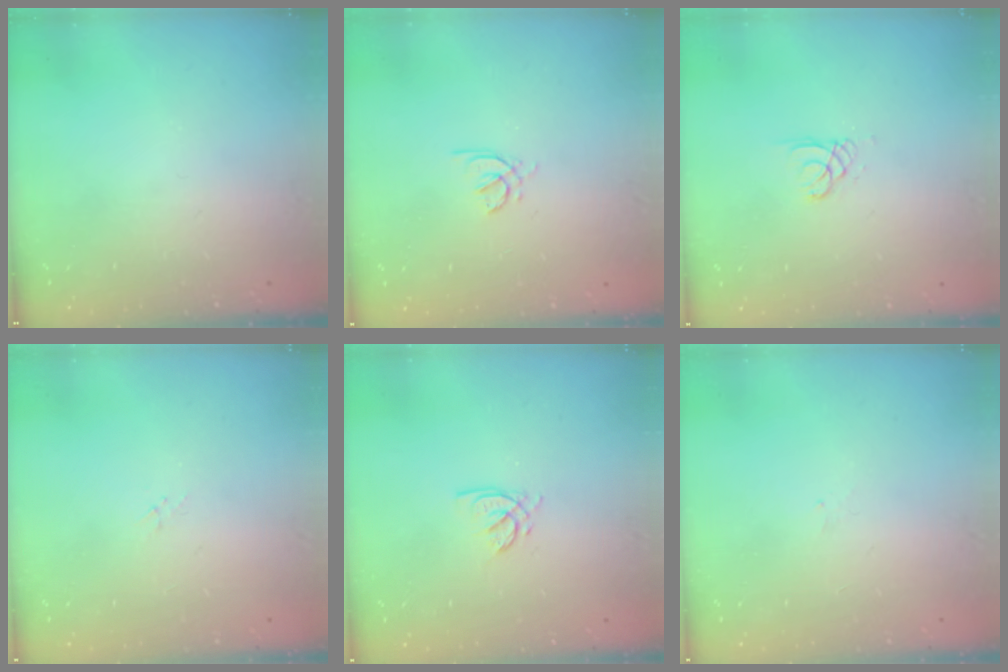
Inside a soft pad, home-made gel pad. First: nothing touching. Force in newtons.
{"total": 2.0, "press": 1.9, "slide": 0.5}
{"total": 0.8, "press": 0.8, "slide": 0.1}
{"total": 1.7, "press": 1.6, "slide": 0.2}
{"total": 2.6, "press": 2.6, "slide": 0.2}
{"total": 1.3, "press": 1.2, "slide": 0.5}